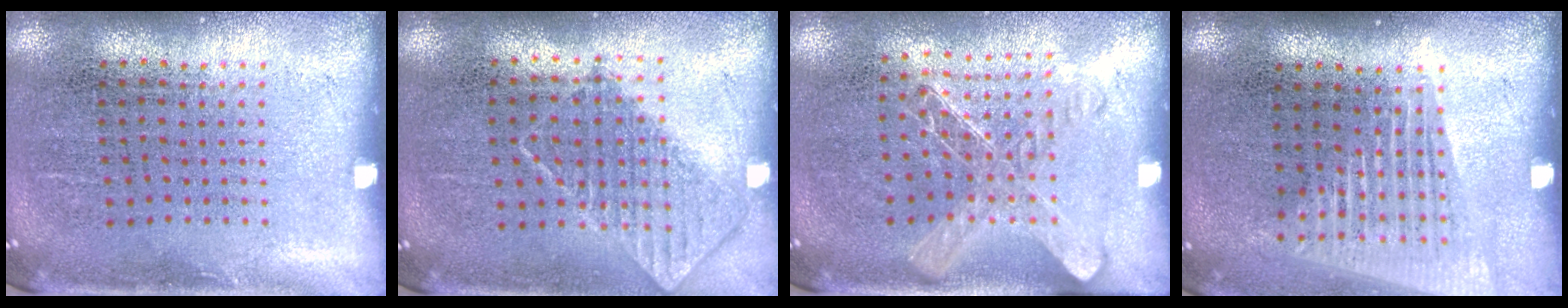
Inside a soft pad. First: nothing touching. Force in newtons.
{"total": 0.7, "press": 0.7, "slide": 0.1}
{"total": 1.4, "press": 1.2, "slide": 0.7}
{"total": 1.6, "press": 1.4, "slide": 0.7}